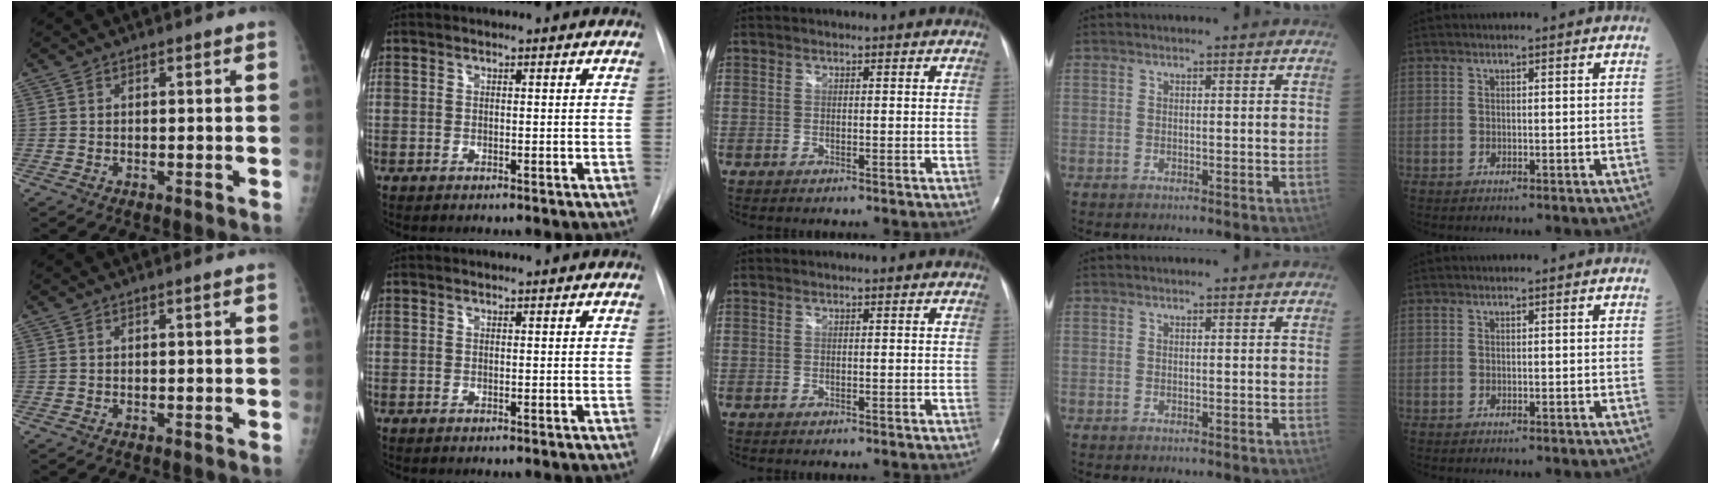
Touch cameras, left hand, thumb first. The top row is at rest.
{}